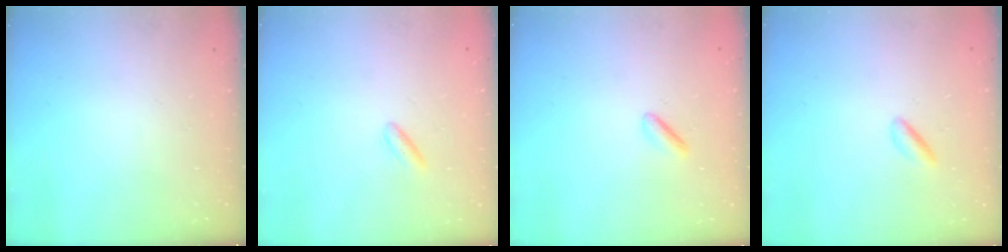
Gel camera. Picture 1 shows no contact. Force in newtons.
{"total": 2.5, "press": 2.3, "slide": 1.0}
{"total": 1.5, "press": 1.2, "slide": 0.9}
{"total": 1.9, "press": 1.7, "slide": 0.7}